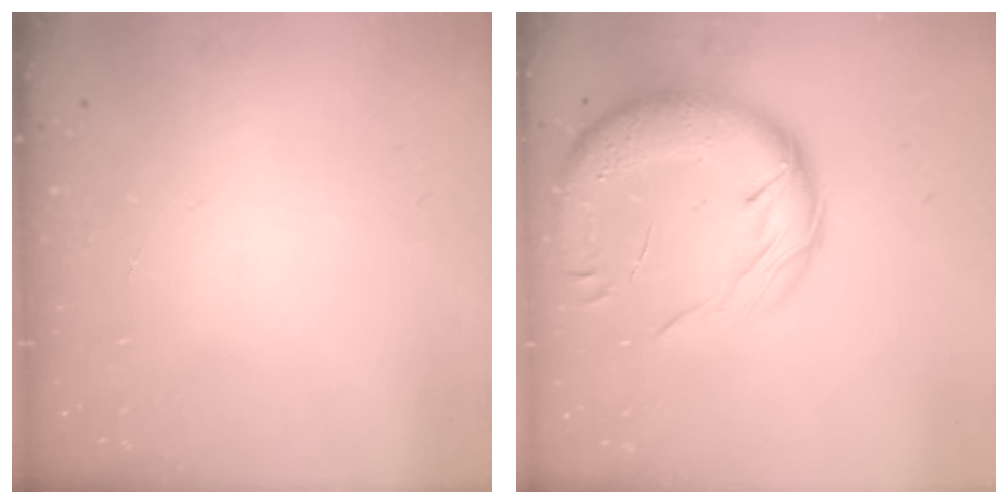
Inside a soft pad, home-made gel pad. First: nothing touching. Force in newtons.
{"total": 19.3, "press": 18.8, "slide": 3.9}